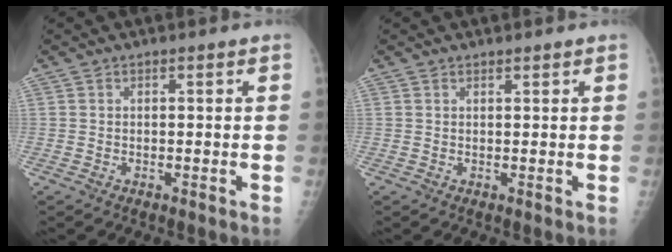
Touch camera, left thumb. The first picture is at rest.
{"total": 0.6, "force": [0.5, 0.2, 0.1], "torque": [-0.002, -0.005, 0.009]}